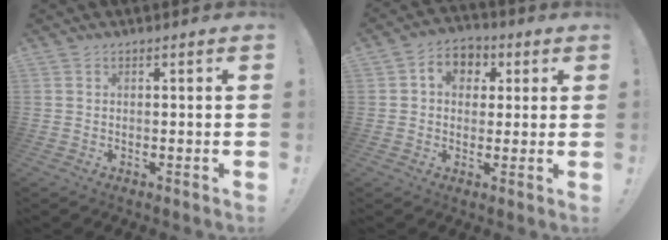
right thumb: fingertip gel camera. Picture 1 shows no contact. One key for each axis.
{"total": 7.4, "fx": 1.7, "fy": 6.2, "fz": 3.7, "tx": -0.054, "ty": 0.004, "tz": 0.034}